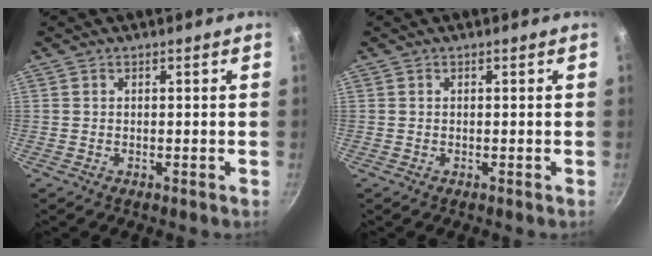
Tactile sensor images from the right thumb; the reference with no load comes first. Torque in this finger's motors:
{"motor_torque": [-0.08, 0.08, 0.03, 0.03, 0.00]}